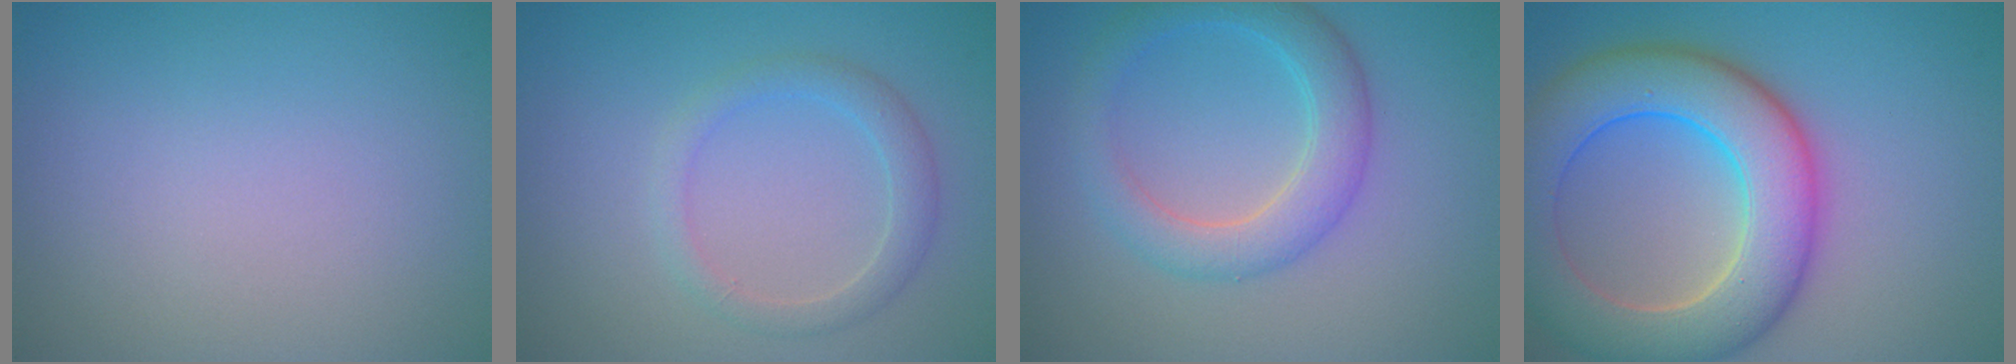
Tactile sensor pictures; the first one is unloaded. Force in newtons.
{"total": 2.3, "press": 2.3, "slide": 0.0}
{"total": 4.0, "press": 4.0, "slide": 0.3}
{"total": 9.6, "press": 9.6, "slide": 0.4}